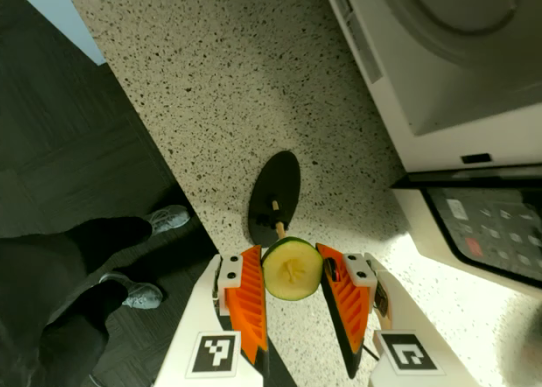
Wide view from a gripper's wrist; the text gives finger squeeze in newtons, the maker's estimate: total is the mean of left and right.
{"total": 10.9, "left": 10.8, "right": 11.1}